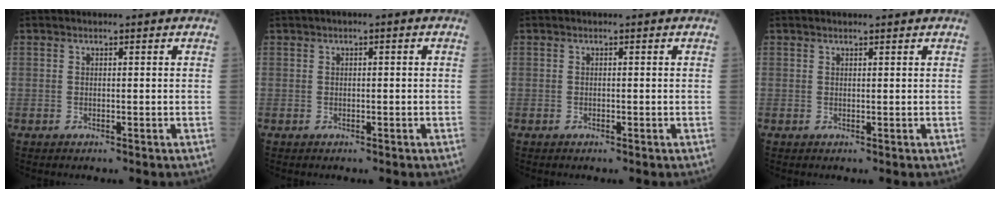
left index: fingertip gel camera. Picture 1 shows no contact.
{"total": 0.8, "force": [0.0, 0.2, 0.8], "torque": [-0.014, 0.007, 0.000]}
{"total": 0.0}
{"total": 1.1, "force": [1.0, 0.0, 0.5], "torque": [-0.008, 0.008, 0.018]}